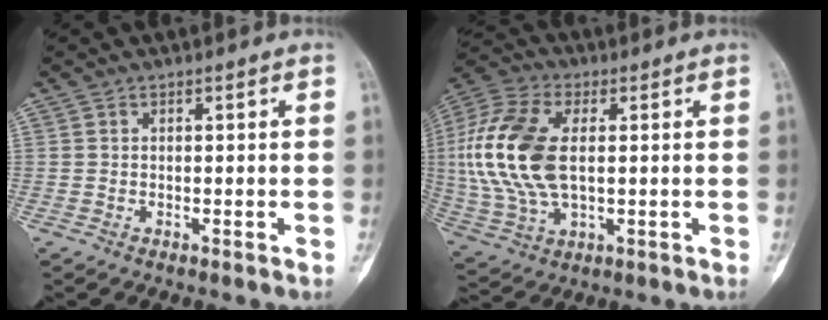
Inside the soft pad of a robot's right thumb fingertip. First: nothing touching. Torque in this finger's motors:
{"motor_torque": [2.11, 2.08, 1.18, -1.02, 0.55]}